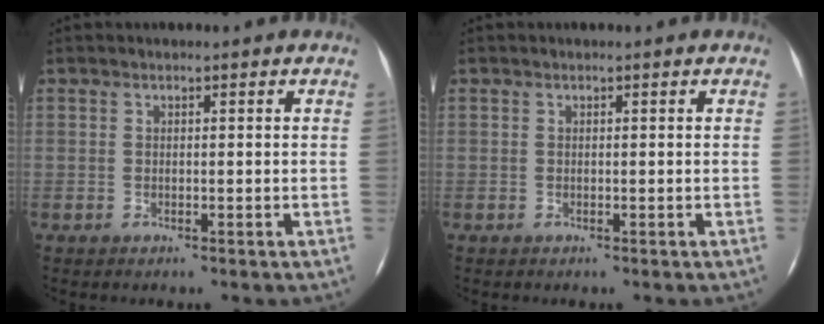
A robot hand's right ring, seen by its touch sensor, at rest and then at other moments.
{"total": 0.0}